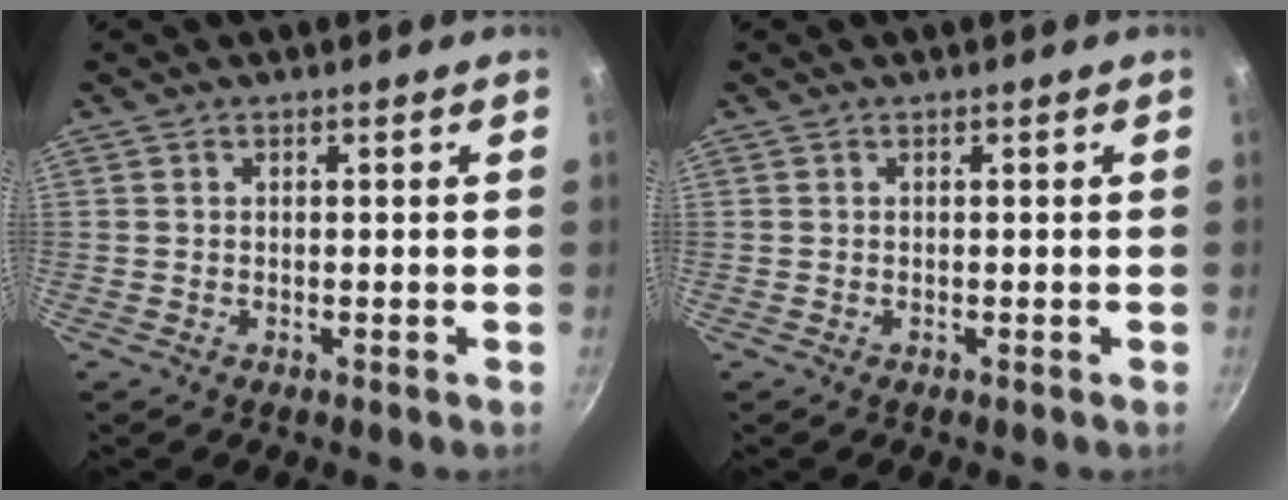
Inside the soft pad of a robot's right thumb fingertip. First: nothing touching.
{"total": 0.0}